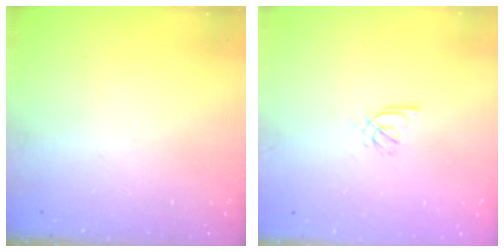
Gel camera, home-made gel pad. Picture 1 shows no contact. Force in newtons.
{"total": 2.1, "press": 2.0, "slide": 0.7}